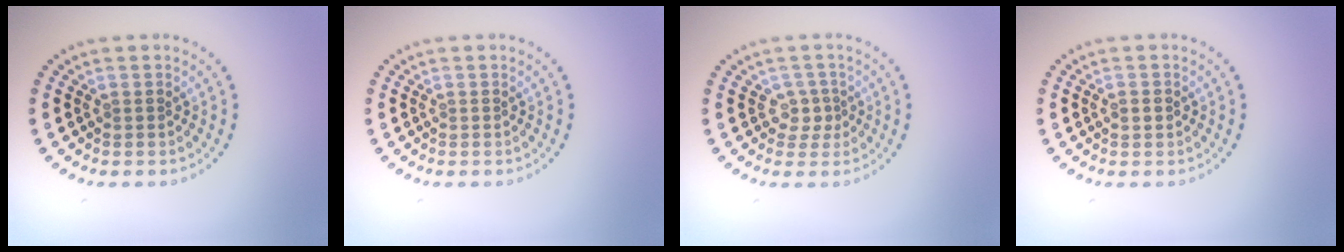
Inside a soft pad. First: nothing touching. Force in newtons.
{"total": 0.0}
{"total": 1.8, "press": 1.2, "slide": 1.3}
{"total": 1.2, "press": 1.2, "slide": 0.1}